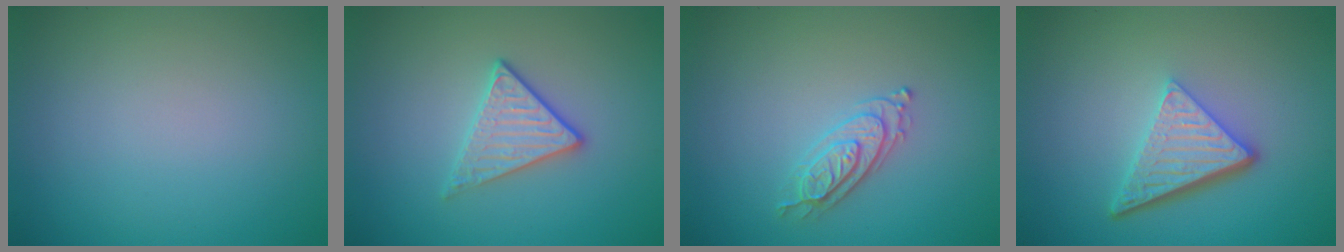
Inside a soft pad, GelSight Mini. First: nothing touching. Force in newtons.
{"total": 2.8, "press": 2.6, "slide": 1.1}
{"total": 2.2, "press": 2.2, "slide": 0.4}
{"total": 5.1, "press": 3.6, "slide": 3.7}